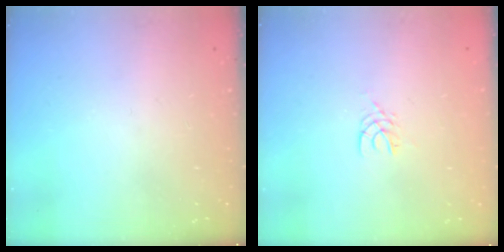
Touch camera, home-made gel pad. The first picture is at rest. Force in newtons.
{"total": 2.5, "press": 2.5, "slide": 0.4}